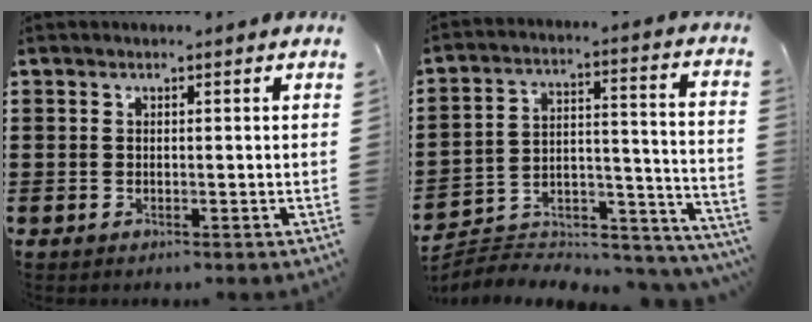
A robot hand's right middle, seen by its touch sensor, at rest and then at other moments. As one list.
[{"total": 4.4, "force": [-4.2, 1.4, 0.2], "torque": [-0.004, -0.003, -0.089]}]